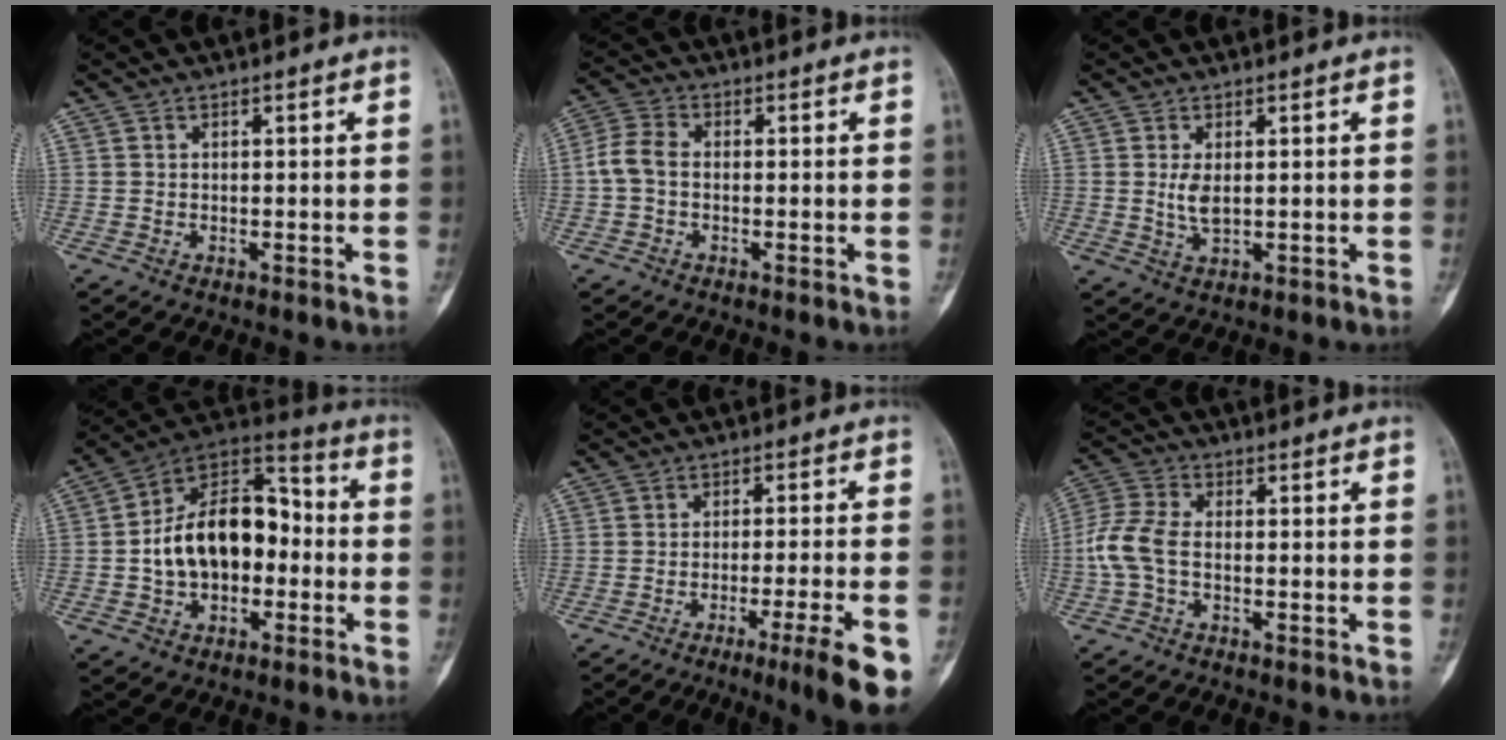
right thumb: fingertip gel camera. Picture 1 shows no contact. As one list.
[{"total": 4.6, "force": [-0.6, 3.0, 3.4], "torque": [-0.075, 0.013, -0.021]}, {"total": 3.5, "force": [0.5, 1.6, 3.0], "torque": [-0.062, -0.009, 0.015]}, {"total": 18.2, "force": [-1.5, 11.9, 13.7], "torque": [-0.194, 0.047, -0.032]}, {"total": 10.8, "force": [-5.4, 0.4, 9.3], "torque": [-0.135, -0.001, -0.078]}, {"total": 6.8, "force": [-1.3, 3.8, 5.5], "torque": [-0.141, 0.019, -0.033]}]